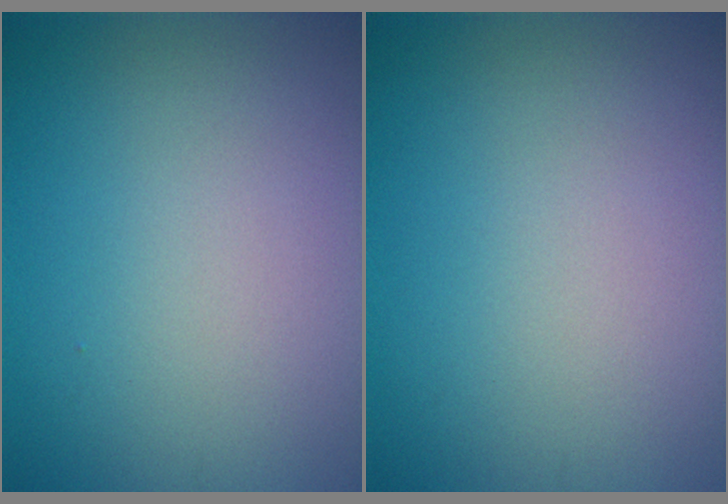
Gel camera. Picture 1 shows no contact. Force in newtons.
{"total": 0.0}